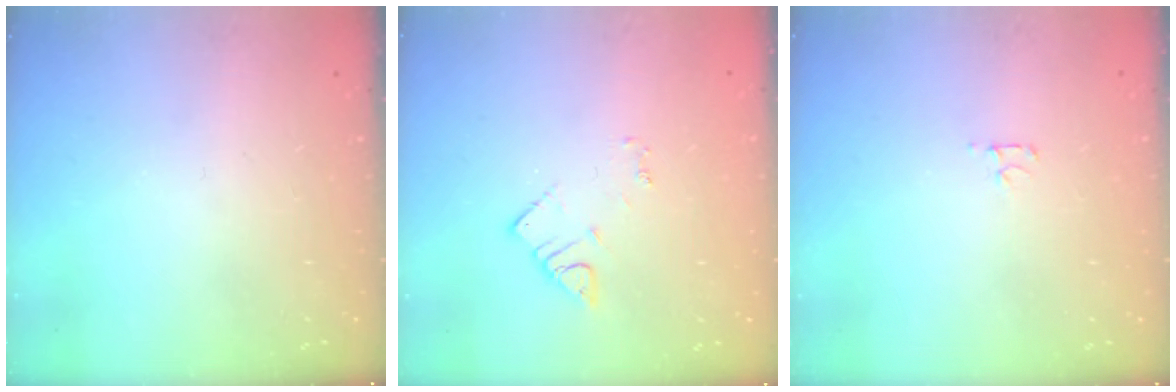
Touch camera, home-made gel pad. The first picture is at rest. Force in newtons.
{"total": 3.4, "press": 3.4, "slide": 0.6}
{"total": 2.7, "press": 2.7, "slide": 0.3}